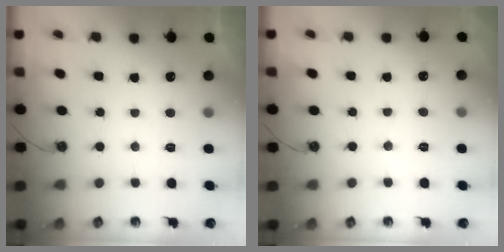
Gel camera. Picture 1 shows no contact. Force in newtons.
{"total": 5.3, "press": 5.2, "slide": 0.8}